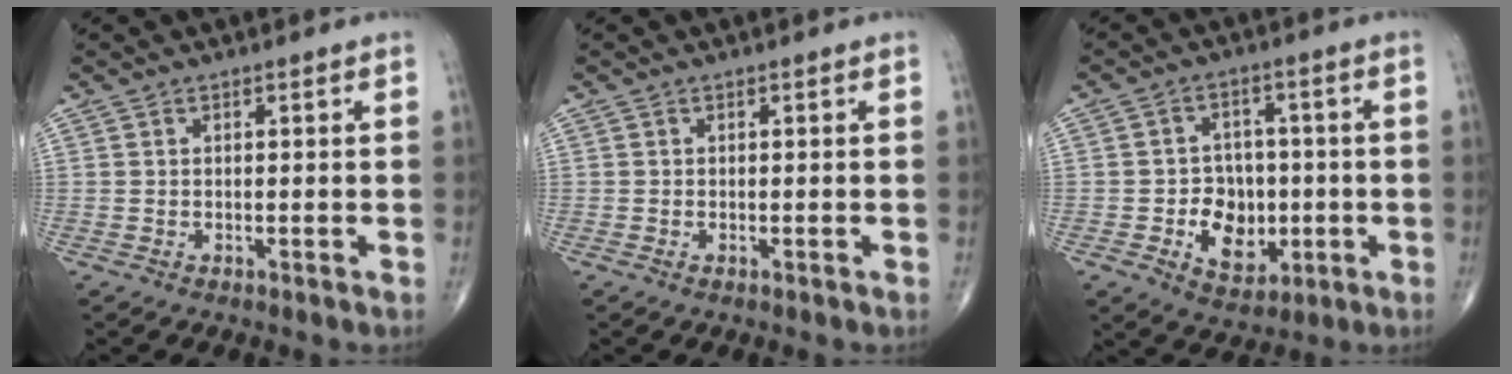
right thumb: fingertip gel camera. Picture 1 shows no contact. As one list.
[{"total": 0.0}, {"total": 9.7, "force": [-2.0, 7.6, 5.8], "torque": [-0.039, 0.010, -0.023]}]